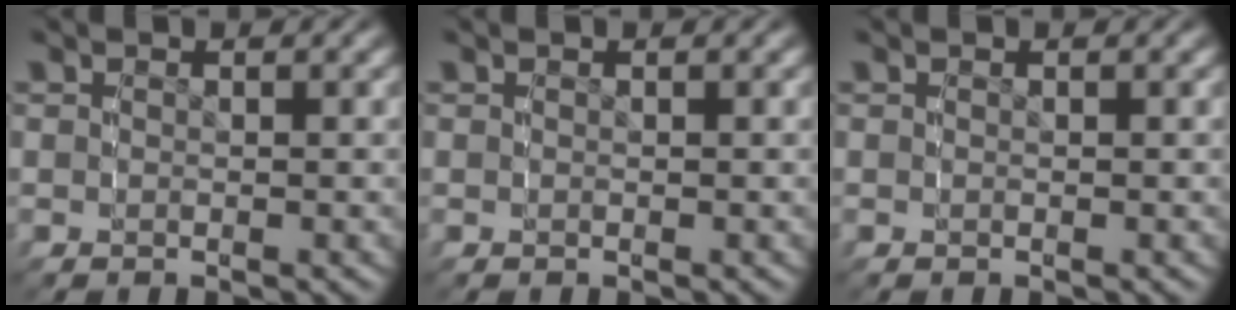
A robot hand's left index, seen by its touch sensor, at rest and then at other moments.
{"total": 0.0}
{"total": 0.0}